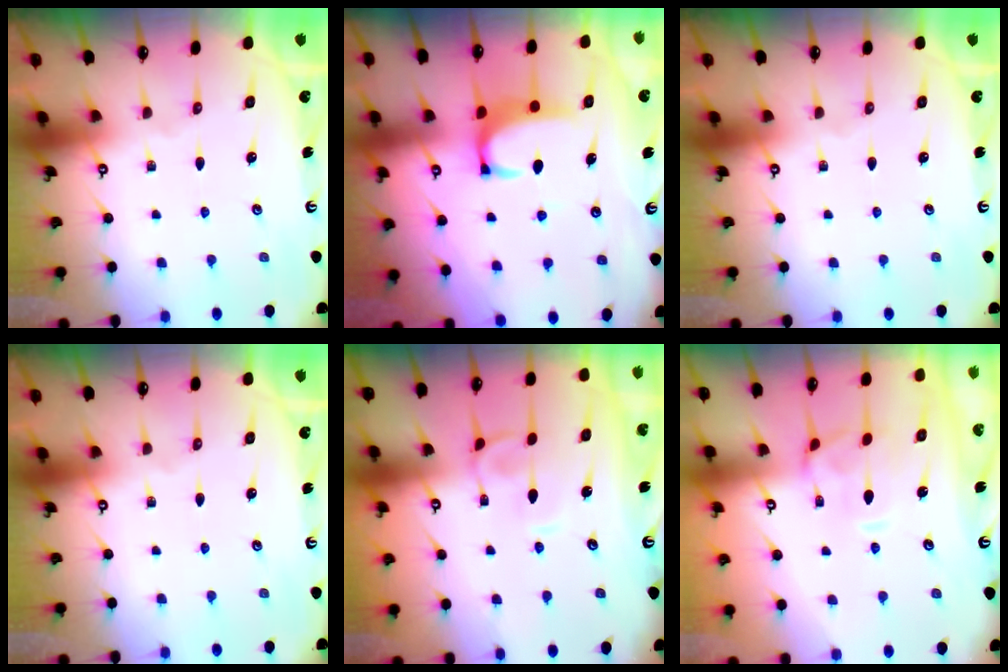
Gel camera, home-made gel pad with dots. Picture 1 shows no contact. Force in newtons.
{"total": 2.5, "press": 2.5, "slide": 0.5}
{"total": 0.0}
{"total": 0.0}
{"total": 2.5, "press": 2.4, "slide": 0.8}
{"total": 2.6, "press": 2.4, "slide": 1.0}